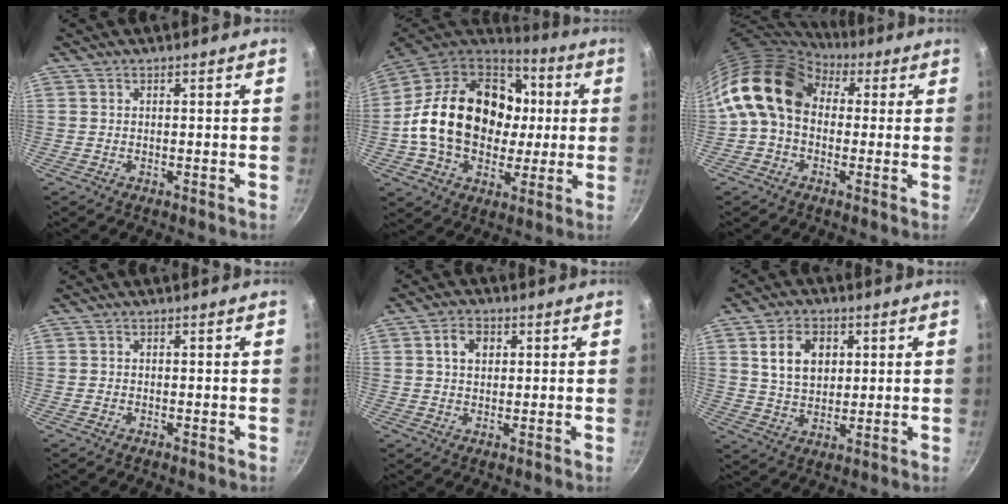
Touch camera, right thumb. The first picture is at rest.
{"total": 26.8, "force": [1.2, 19.9, 17.8], "torque": [-0.287, 0.032, 0.021]}
{"total": 14.1, "force": [2.5, 10.6, 9.0], "torque": [-0.139, 0.024, 0.021]}
{"total": 0.0}
{"total": 4.8, "force": [1.3, 3.4, 3.1], "torque": [-0.036, 0.005, 0.021]}
{"total": 9.5, "force": [2.7, 6.7, 6.1], "torque": [-0.085, -0.005, 0.050]}